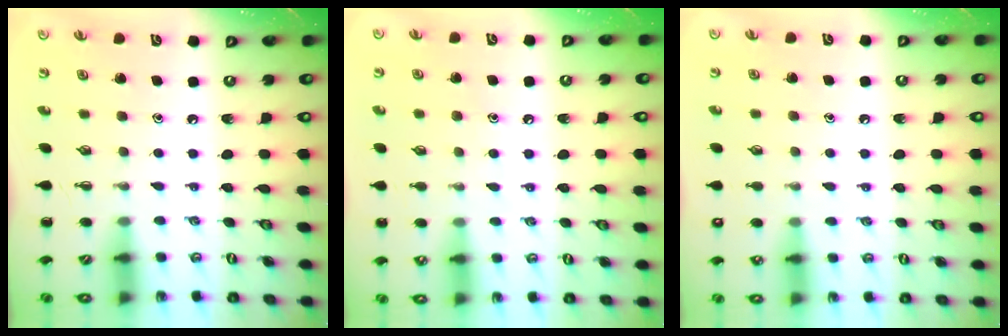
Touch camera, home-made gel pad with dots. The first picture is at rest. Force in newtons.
{"total": 5.9, "press": 5.7, "slide": 1.7}
{"total": 6.0, "press": 5.8, "slide": 1.7}